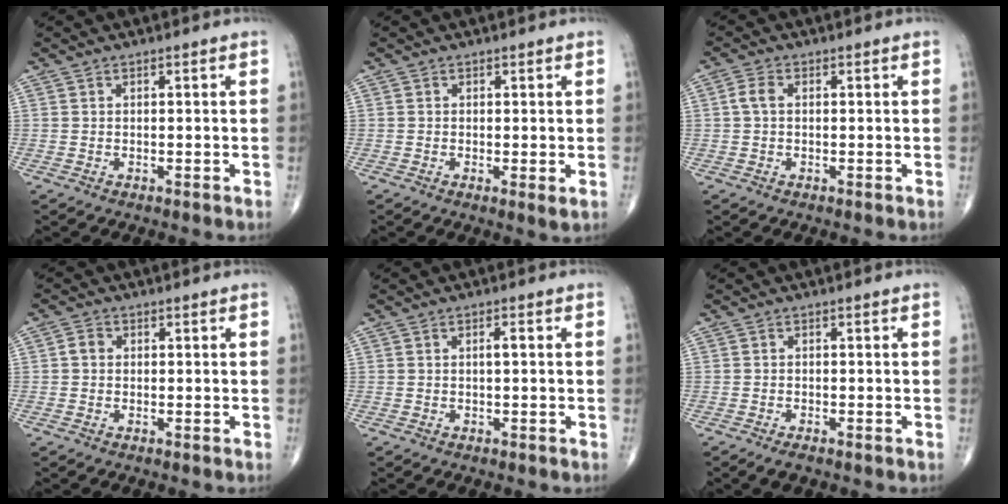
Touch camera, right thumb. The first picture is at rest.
{"total": 1.6, "force": [0.0, 0.3, 1.6], "torque": [-0.031, -0.009, -0.003]}
{"total": 2.3, "force": [0.2, 1.4, 1.8], "torque": [-0.040, 0.006, 0.001]}
{"total": 1.7, "force": [0.0, 1.4, 0.9], "torque": [-0.012, 0.005, -0.002]}
{"total": 1.1, "force": [0.1, 0.2, 1.1], "torque": [-0.022, 0.001, 0.000]}
{"total": 1.9, "force": [-1.3, 0.7, 1.2], "torque": [-0.026, 0.001, -0.021]}